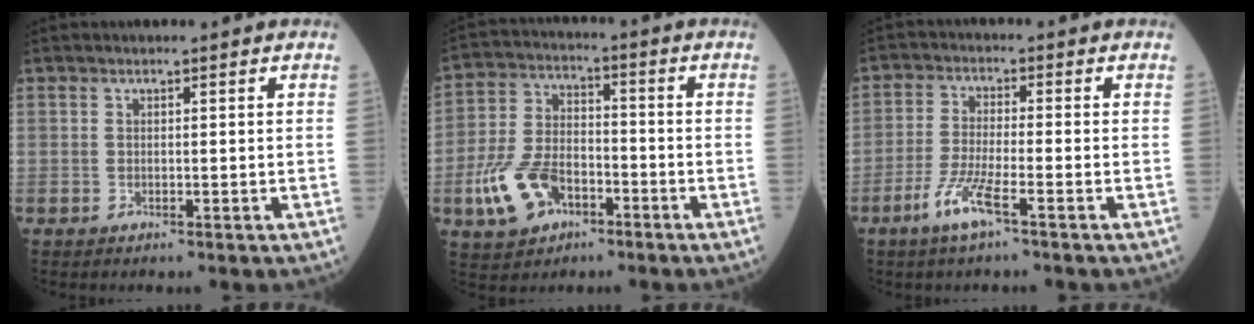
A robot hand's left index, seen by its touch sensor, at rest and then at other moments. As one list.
[{"total": 10.5, "force": [-4.7, 6.5, 6.8], "torque": [-0.161, 0.006, -0.086]}, {"total": 5.6, "force": [-3.4, 0.3, 4.5], "torque": [-0.100, -0.011, -0.073]}]